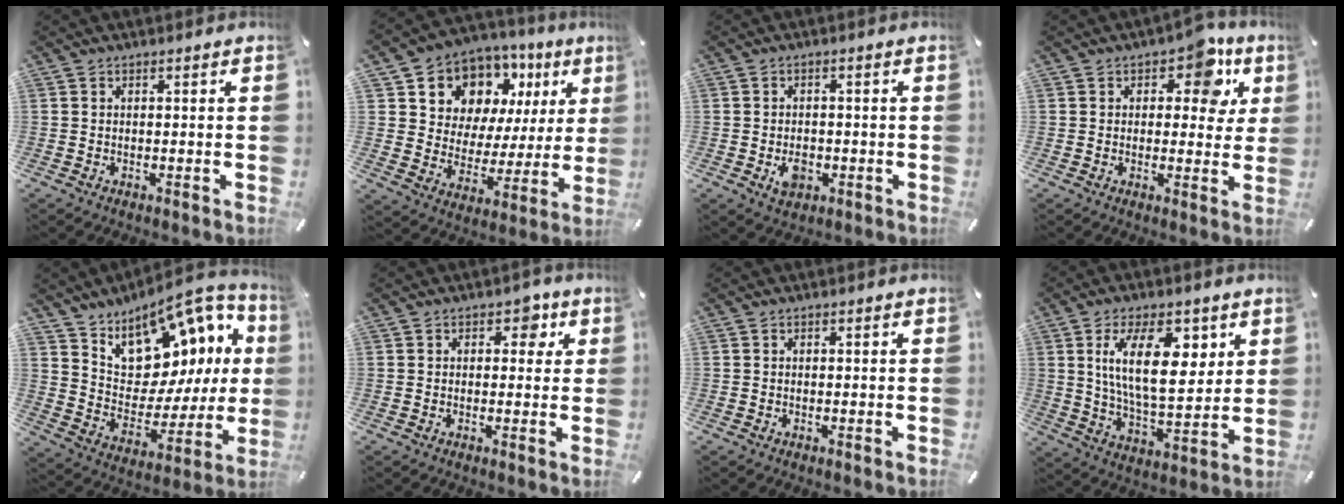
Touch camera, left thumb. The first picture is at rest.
{"total": 10.6, "force": [6.9, 7.8, 2.0], "torque": [-0.046, -0.070, 0.129]}
{"total": 4.7, "force": [-1.3, 3.5, 2.9], "torque": [-0.039, -0.001, -0.024]}
{"total": 9.8, "force": [4.5, 5.8, 6.5], "torque": [-0.067, -0.019, 0.071]}
{"total": 15.2, "force": [10.5, 8.9, 6.4], "torque": [-0.087, -0.102, 0.186]}
{"total": 4.2, "force": [1.5, 3.0, 2.6], "torque": [-0.009, -0.008, 0.014]}
{"total": 0.0}
{"total": 17.0, "force": [6.7, 8.2, 13.4], "torque": [-0.241, -0.007, 0.107]}